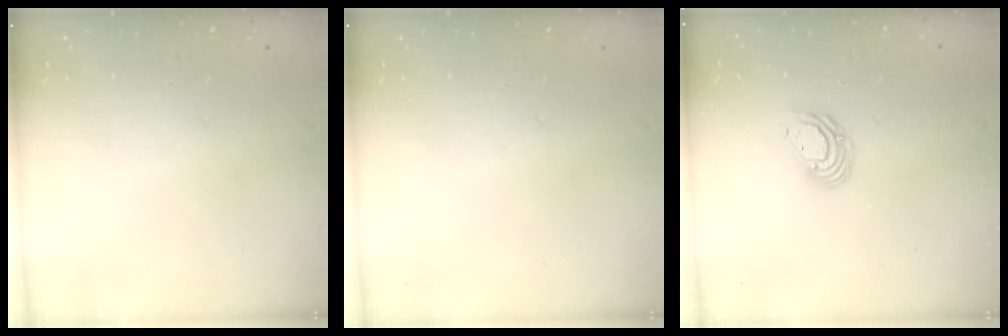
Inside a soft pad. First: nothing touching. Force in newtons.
{"total": 0.0}
{"total": 8.1, "press": 8.0, "slide": 1.4}